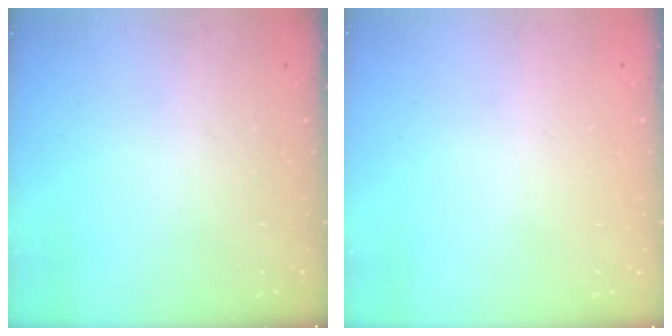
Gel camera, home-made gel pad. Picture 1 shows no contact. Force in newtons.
{"total": 0.0}